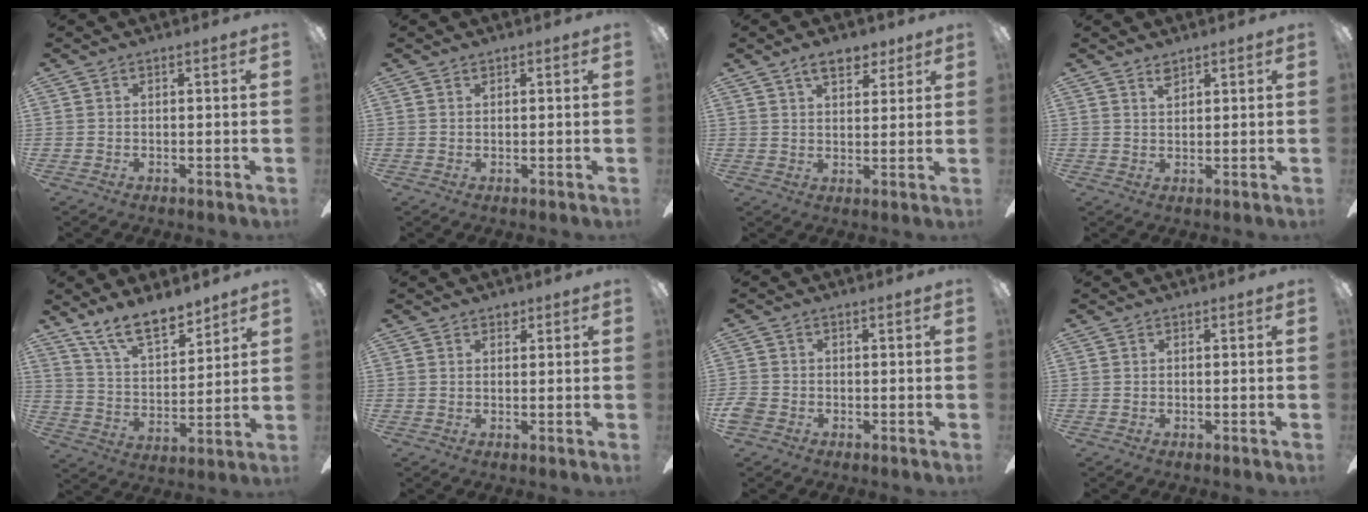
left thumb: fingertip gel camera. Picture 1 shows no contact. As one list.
[{"total": 0.5, "force": [0.5, 0.2, 0.2], "torque": [-0.004, 0.000, 0.009]}, {"total": 6.7, "force": [4.5, 3.3, 3.7], "torque": [-0.047, -0.014, 0.079]}, {"total": 2.4, "force": [2.0, 0.8, 1.1], "torque": [-0.026, -0.001, 0.037]}, {"total": 12.8, "force": [10.4, 4.8, 5.8], "torque": [-0.102, -0.062, 0.190]}, {"total": 1.5, "force": [1.2, 0.8, 0.4], "torque": [0.001, -0.002, 0.020]}, {"total": 2.4, "force": [-1.2, 1.6, 1.3], "torque": [-0.025, 0.004, -0.024]}, {"total": 0.0}]